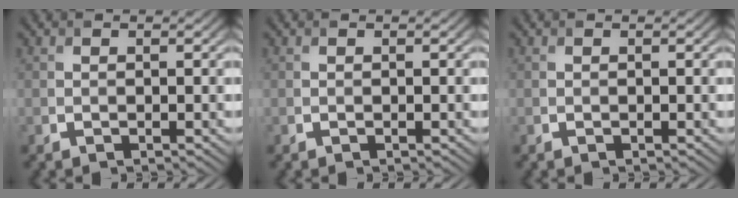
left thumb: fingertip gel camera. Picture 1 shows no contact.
{"total": 0.0}
{"total": 0.0}